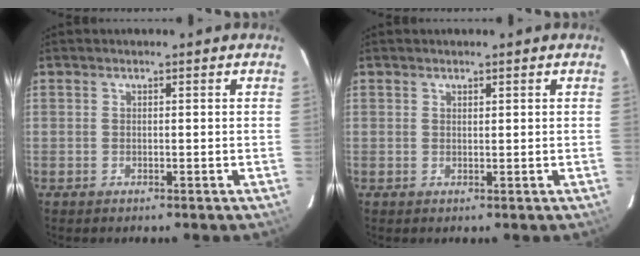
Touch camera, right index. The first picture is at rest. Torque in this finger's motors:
{"motor_torque": [-0.24, 0.55, -0.03, 0.00]}